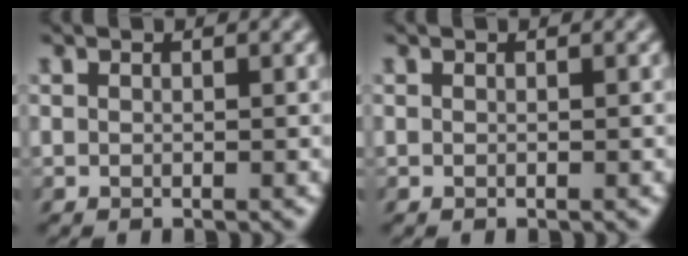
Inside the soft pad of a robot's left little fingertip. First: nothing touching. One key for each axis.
{"total": 0.0}